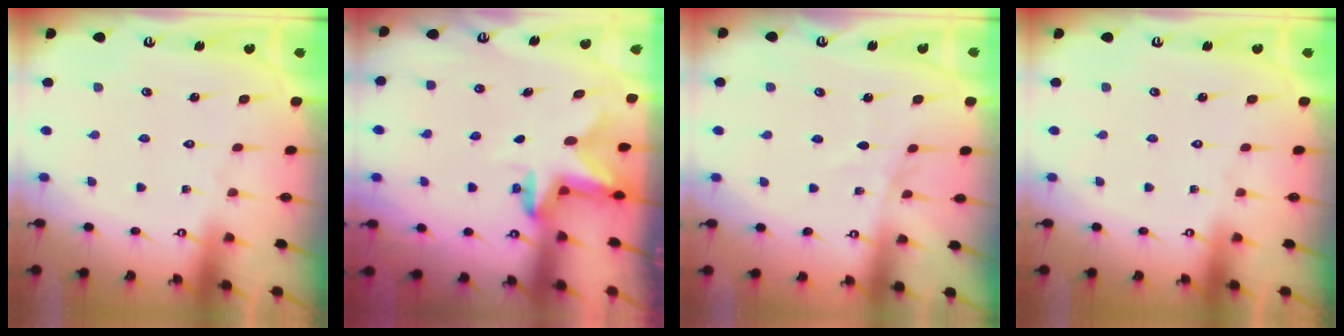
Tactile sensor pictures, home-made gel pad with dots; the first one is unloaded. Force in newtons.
{"total": 2.3, "press": 2.3, "slide": 0.4}
{"total": 2.9, "press": 2.8, "slide": 0.4}
{"total": 0.0}